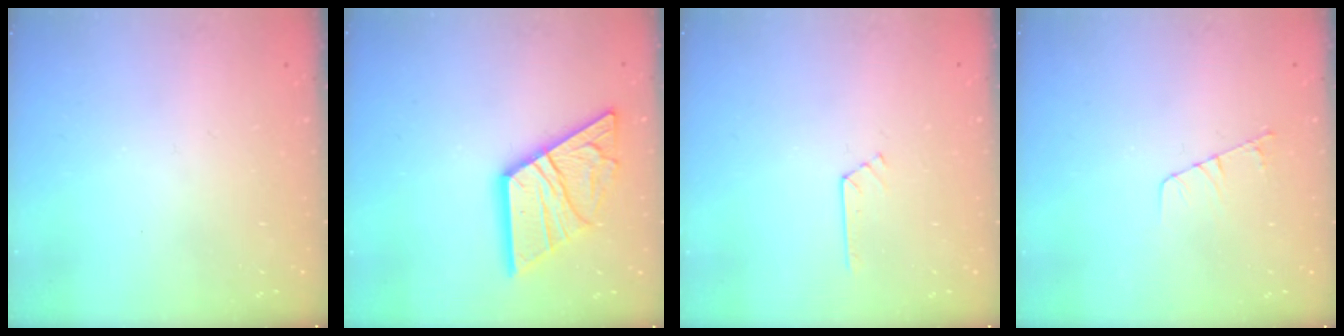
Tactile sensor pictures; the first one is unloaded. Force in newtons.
{"total": 18.4, "press": 18.3, "slide": 1.9}
{"total": 2.8, "press": 2.8, "slide": 0.4}
{"total": 4.2, "press": 4.2, "slide": 0.5}